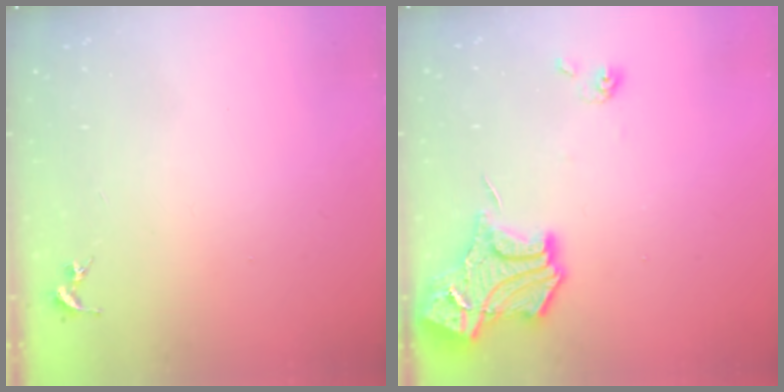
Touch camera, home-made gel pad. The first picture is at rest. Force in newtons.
{"total": 15.5, "press": 15.4, "slide": 1.4}